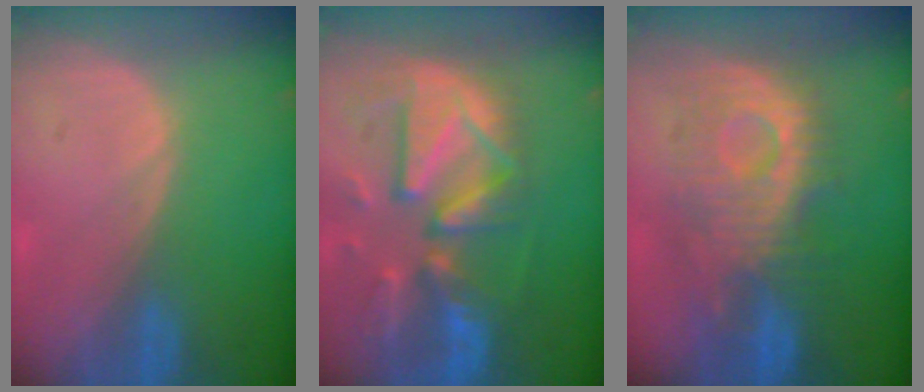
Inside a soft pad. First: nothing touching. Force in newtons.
{"total": 12.8, "press": 11.1, "slide": 6.3}
{"total": 10.2, "press": 9.9, "slide": 2.6}